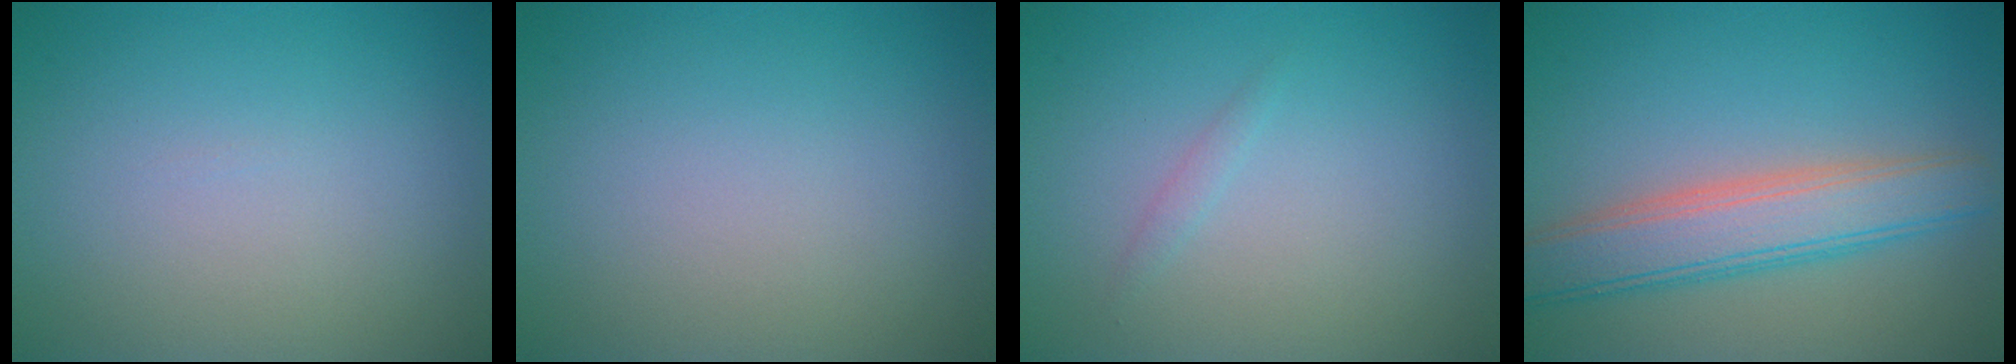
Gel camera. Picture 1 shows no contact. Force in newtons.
{"total": 0.0}
{"total": 0.7, "press": 0.7, "slide": 0.0}
{"total": 5.6, "press": 5.6, "slide": 0.5}